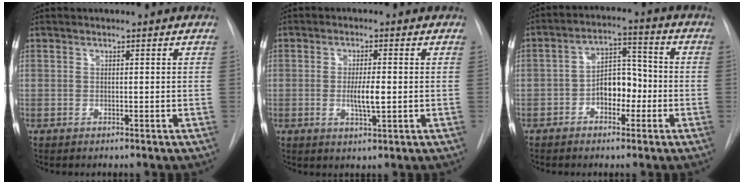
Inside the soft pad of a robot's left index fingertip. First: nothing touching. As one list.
[{"total": 4.2, "force": [-0.4, 0.7, 4.1], "torque": [-0.075, -0.005, -0.006]}, {"total": 6.6, "force": [-2.1, 3.8, 5.0], "torque": [-0.082, 0.025, -0.039]}]